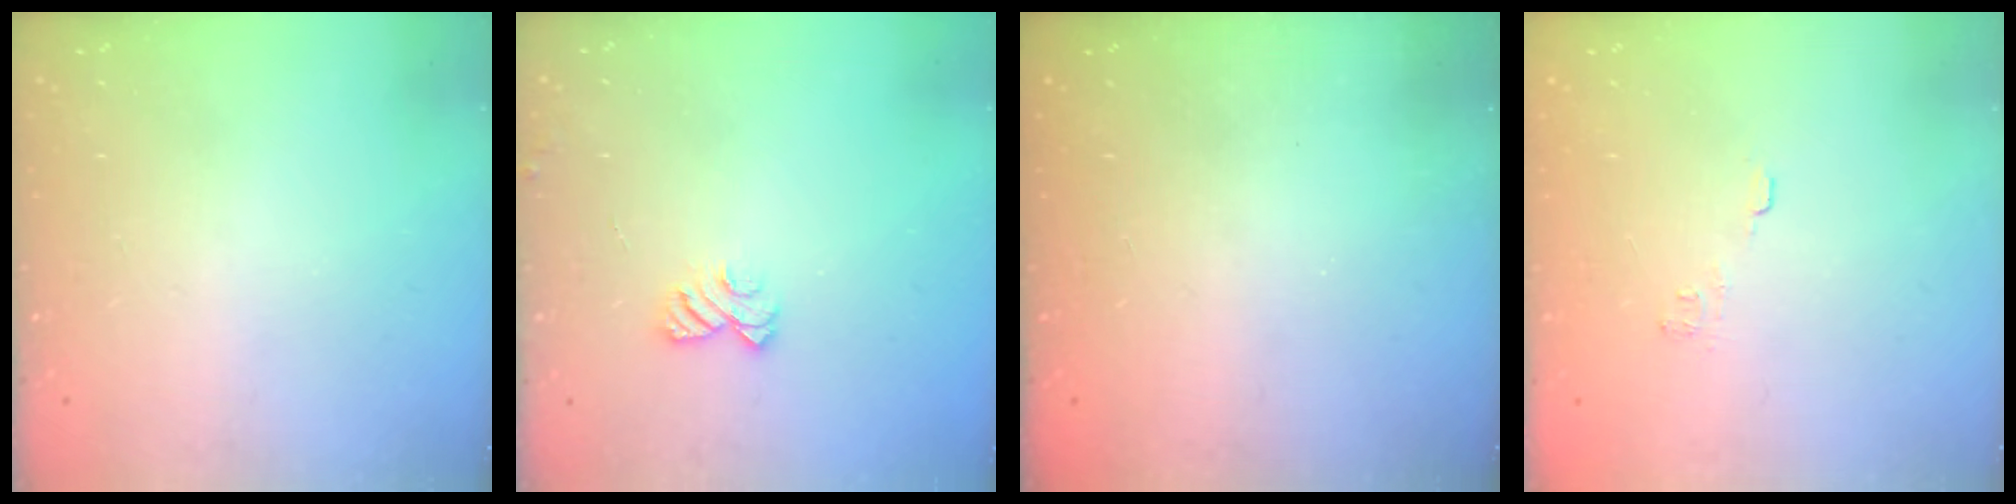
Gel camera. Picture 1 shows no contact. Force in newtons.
{"total": 5.1, "press": 5.1, "slide": 0.4}
{"total": 2.4, "press": 2.3, "slide": 0.7}
{"total": 6.9, "press": 6.8, "slide": 1.2}